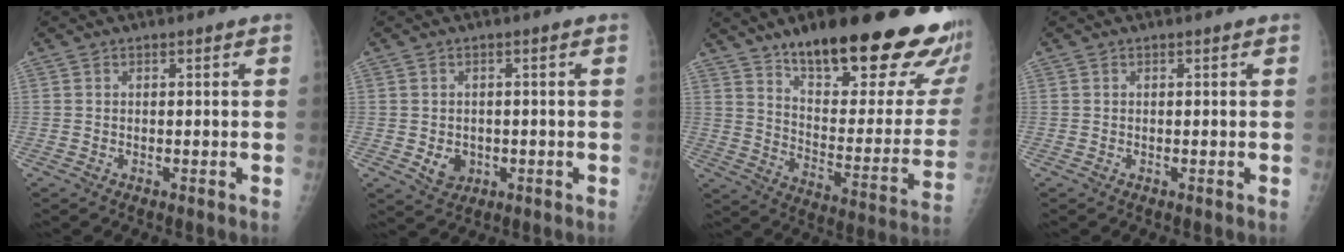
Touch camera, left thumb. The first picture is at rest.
{"total": 3.5, "force": [-0.6, 3.0, 1.8], "torque": [-0.014, -0.001, 0.002]}
{"total": 31.6, "force": [21.2, 8.7, 21.7], "torque": [-0.242, -0.088, 0.306]}
{"total": 0.0}